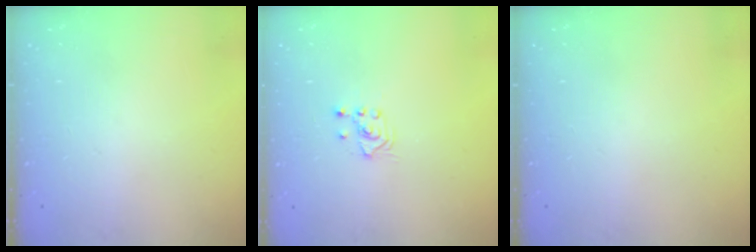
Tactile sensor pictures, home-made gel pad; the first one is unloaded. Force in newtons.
{"total": 2.5, "press": 2.4, "slide": 0.9}
{"total": 0.0}